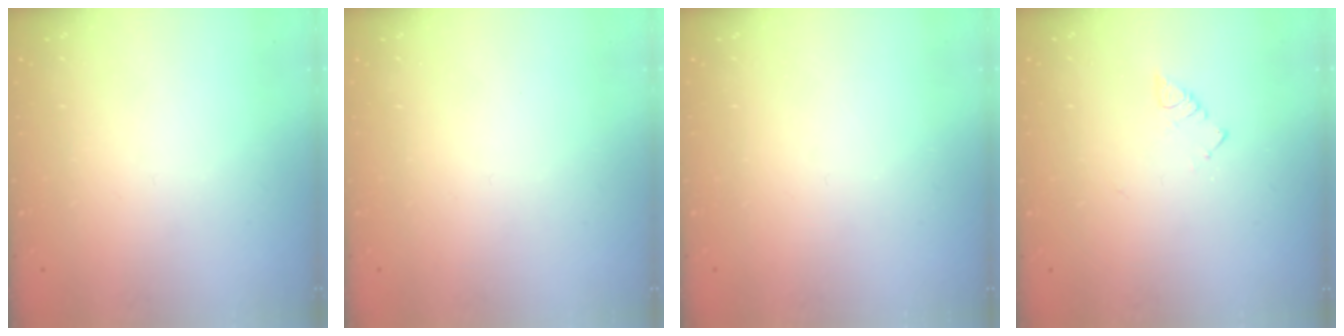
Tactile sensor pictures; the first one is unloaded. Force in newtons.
{"total": 1.6, "press": 1.6, "slide": 0.1}
{"total": 0.0}
{"total": 2.7, "press": 2.7, "slide": 0.4}